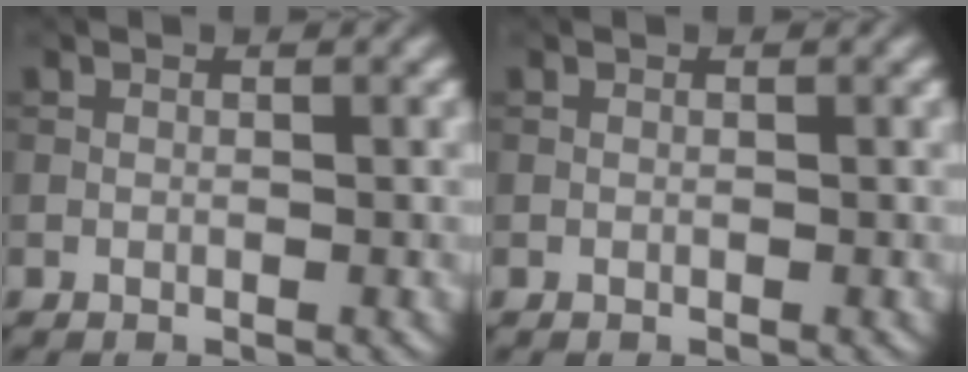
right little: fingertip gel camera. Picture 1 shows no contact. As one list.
[{"total": 0.0}]